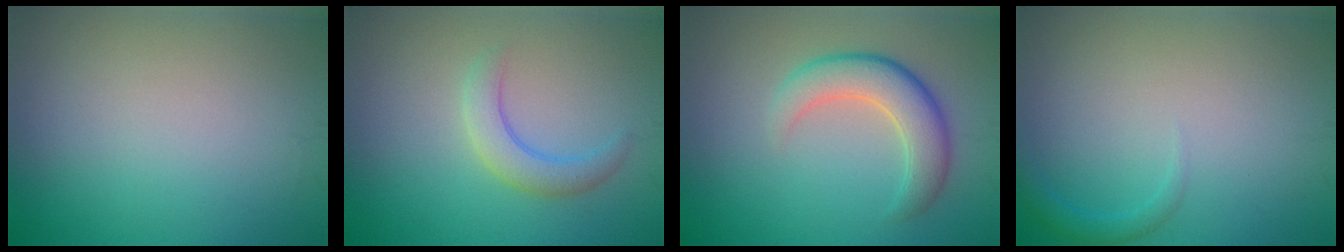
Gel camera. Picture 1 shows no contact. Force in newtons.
{"total": 2.7, "press": 2.7, "slide": 0.2}
{"total": 4.8, "press": 4.8, "slide": 0.2}
{"total": 1.1, "press": 1.1, "slide": 0.1}